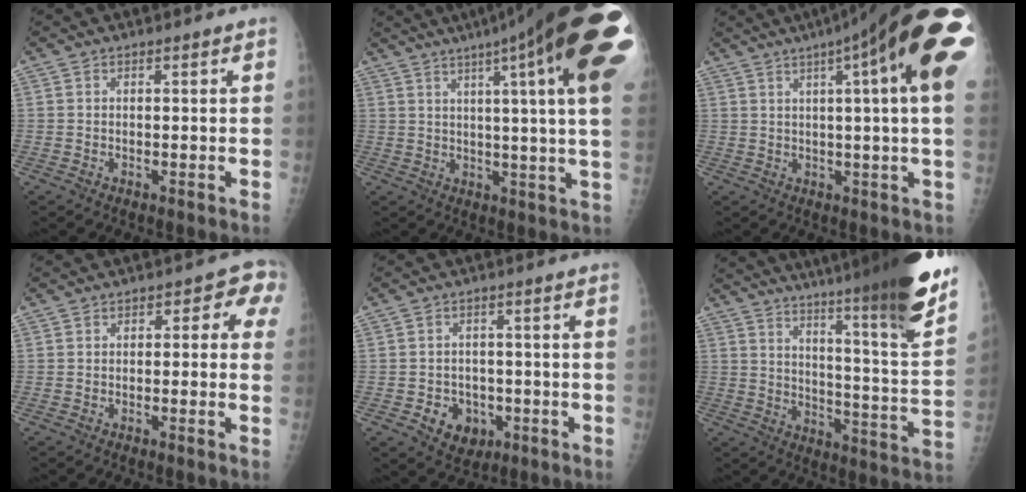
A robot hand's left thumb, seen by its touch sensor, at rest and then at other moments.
{"total": 26.5, "force": [13.3, 2.3, 22.8], "torque": [-0.249, -0.022, 0.164]}
{"total": 23.0, "force": [9.3, 2.9, 20.9], "torque": [-0.256, 0.019, 0.111]}
{"total": 4.7, "force": [0.1, 2.8, 3.8], "torque": [-0.010, 0.025, -0.012]}
{"total": 6.9, "force": [-2.7, 5.6, 3.1], "torque": [-0.019, 0.020, -0.033]}
{"total": 27.2, "force": [20.5, 1.5, 17.8], "torque": [-0.252, -0.119, 0.287]}